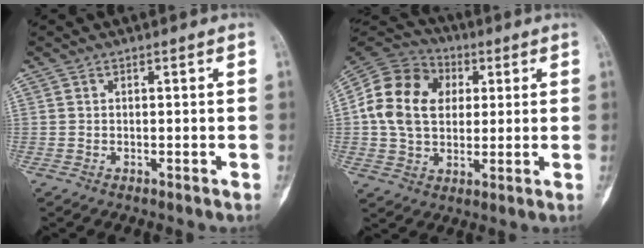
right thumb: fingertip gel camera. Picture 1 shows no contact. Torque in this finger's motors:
{"motor_torque": [-0.94, 1.67, 1.26, 0.11, 0.12]}